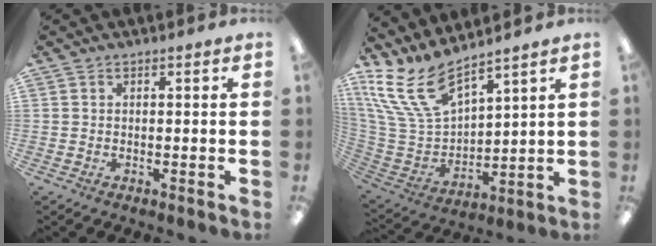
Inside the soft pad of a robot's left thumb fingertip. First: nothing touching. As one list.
[{"total": 17.2, "force": [11.4, 8.0, 10.0], "torque": [-0.259, -0.065, 0.210]}]